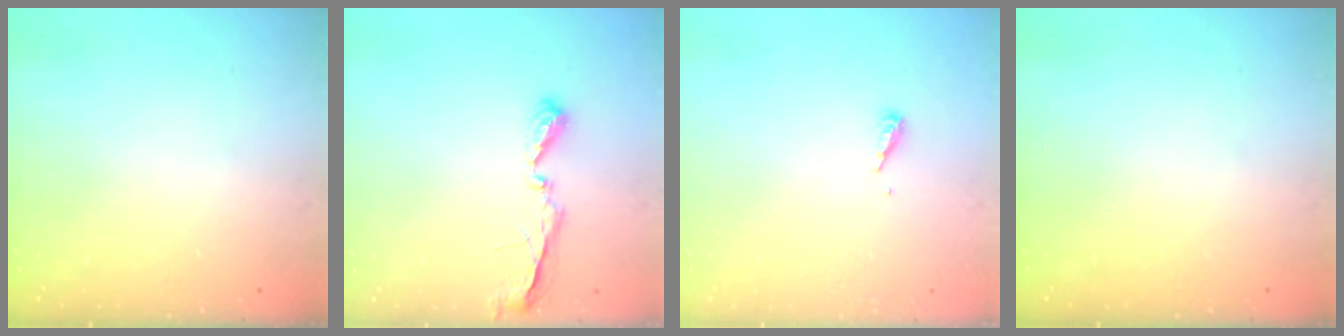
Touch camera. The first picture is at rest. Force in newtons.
{"total": 5.8, "press": 5.8, "slide": 0.3}
{"total": 4.7, "press": 4.6, "slide": 0.4}
{"total": 0.0}